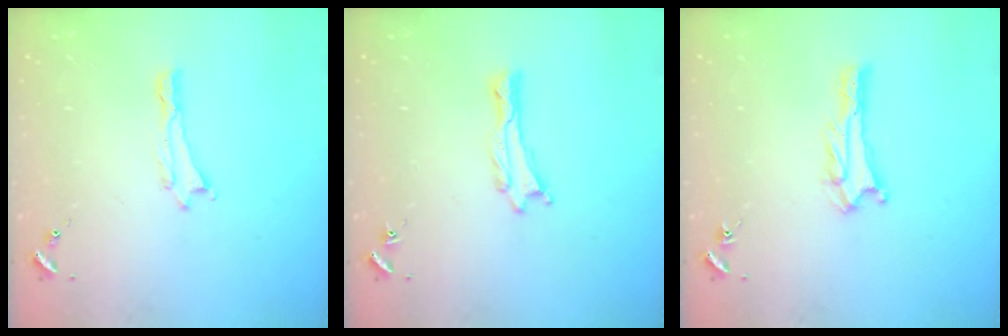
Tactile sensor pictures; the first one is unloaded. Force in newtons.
{"total": 0.0}
{"total": 3.4, "press": 3.4, "slide": 0.2}